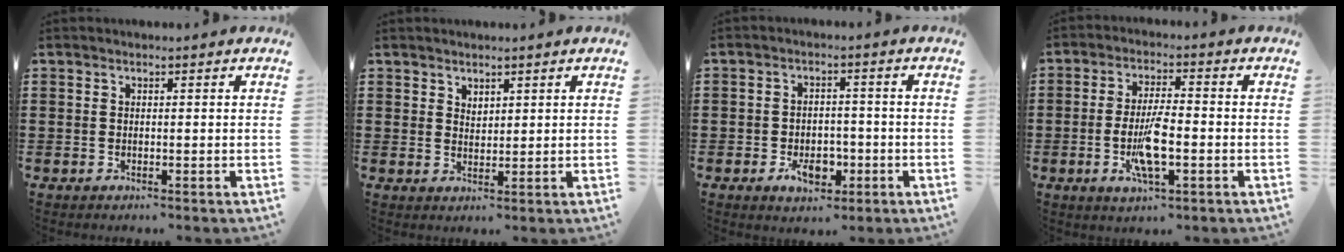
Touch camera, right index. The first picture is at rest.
{"total": 1.9, "force": [1.7, 0.7, 0.1], "torque": [-0.006, 0.000, 0.035]}
{"total": 5.1, "force": [-2.2, 3.2, 3.3], "torque": [-0.054, 0.003, -0.039]}
{"total": 7.1, "force": [-2.0, 2.1, 6.5], "torque": [-0.136, -0.007, -0.040]}